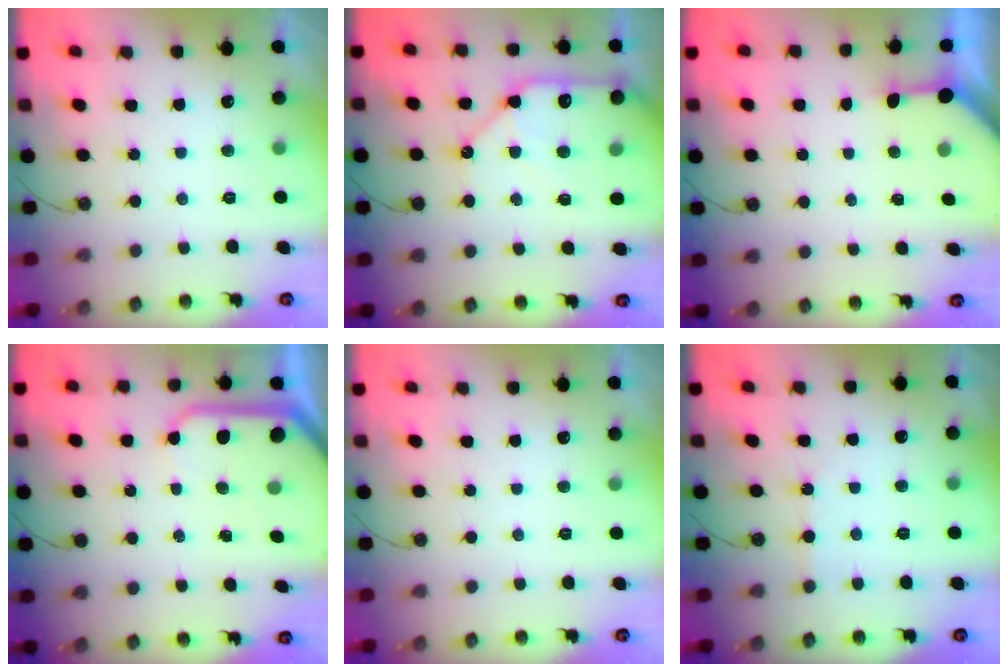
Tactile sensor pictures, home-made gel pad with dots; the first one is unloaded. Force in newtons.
{"total": 12.7, "press": 12.6, "slide": 1.8}
{"total": 3.2, "press": 3.2, "slide": 0.3}
{"total": 11.4, "press": 11.3, "slide": 1.1}
{"total": 0.0}
{"total": 2.8, "press": 2.8, "slide": 0.4}